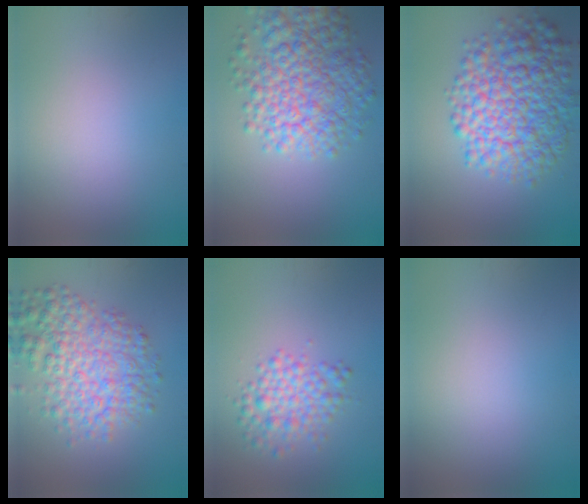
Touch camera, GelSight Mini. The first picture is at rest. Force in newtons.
{"total": 8.2, "press": 8.2, "slide": 0.3}
{"total": 9.7, "press": 9.7, "slide": 0.2}
{"total": 7.1, "press": 7.1, "slide": 0.2}
{"total": 3.7, "press": 3.7, "slide": 0.1}
{"total": 0.0}